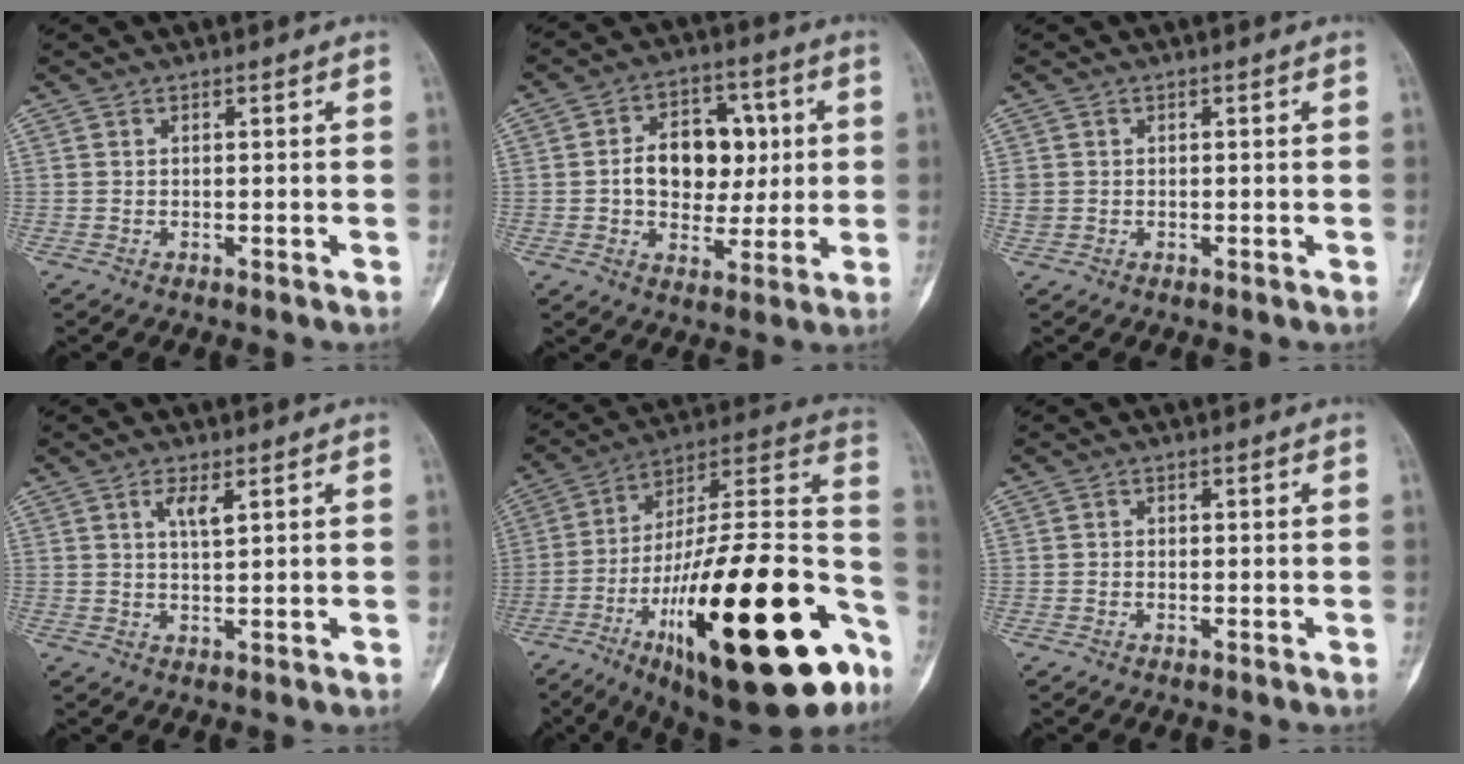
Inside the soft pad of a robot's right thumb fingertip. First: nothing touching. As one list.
[{"total": 13.5, "force": [1.3, 9.7, 9.3], "torque": [-0.095, 0.015, 0.022]}, {"total": 1.6, "force": [0.1, 1.5, 0.7], "torque": [-0.015, 0.004, 0.008]}, {"total": 3.4, "force": [1.5, 1.0, 2.9], "torque": [-0.052, -0.008, 0.029]}, {"total": 37.6, "force": [-14.6, 12.2, 32.4], "torque": [-0.443, 0.060, -0.223]}, {"total": 0.7, "force": [-0.1, 0.6, 0.3], "torque": [-0.001, 0.003, -0.007]}]